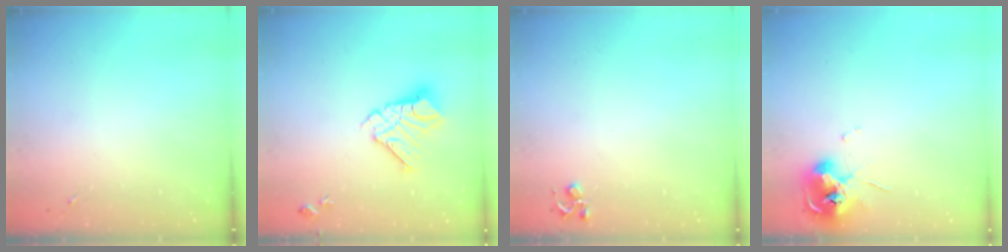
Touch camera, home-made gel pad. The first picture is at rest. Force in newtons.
{"total": 14.1, "press": 14.1, "slide": 1.4}
{"total": 4.1, "press": 4.1, "slide": 0.5}
{"total": 10.1, "press": 9.9, "slide": 1.5}